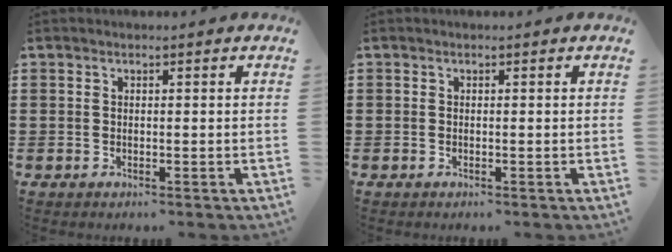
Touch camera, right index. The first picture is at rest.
{"total": 0.0}